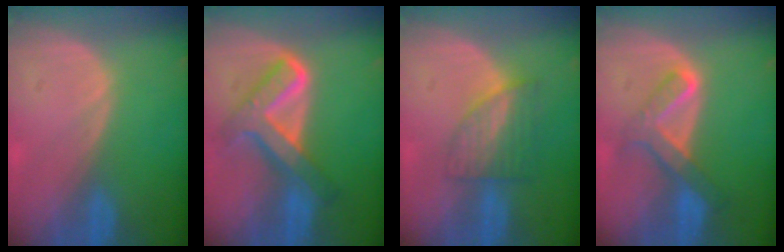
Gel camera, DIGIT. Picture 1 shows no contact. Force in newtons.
{"total": 8.2, "press": 8.2, "slide": 0.6}
{"total": 6.2, "press": 5.6, "slide": 2.7}
{"total": 6.1, "press": 5.8, "slide": 1.8}